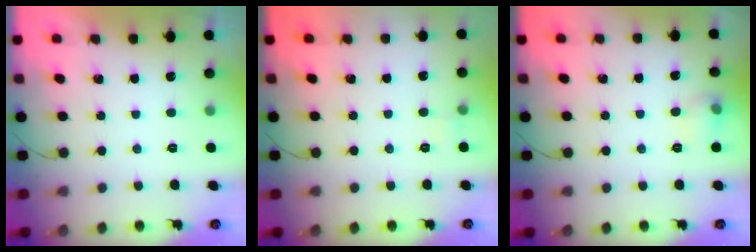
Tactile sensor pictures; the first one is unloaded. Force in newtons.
{"total": 4.3, "press": 4.1, "slide": 1.2}
{"total": 6.6, "press": 6.4, "slide": 1.5}